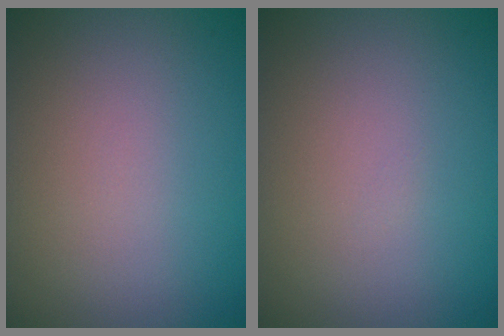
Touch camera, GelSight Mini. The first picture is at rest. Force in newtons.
{"total": 0.0}